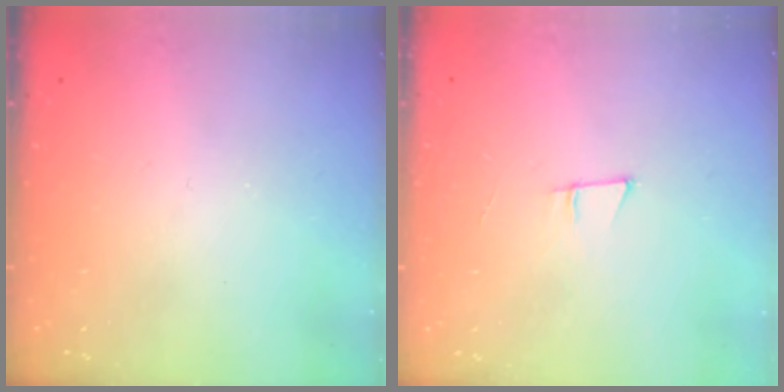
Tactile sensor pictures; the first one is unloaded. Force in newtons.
{"total": 5.7, "press": 4.9, "slide": 2.8}